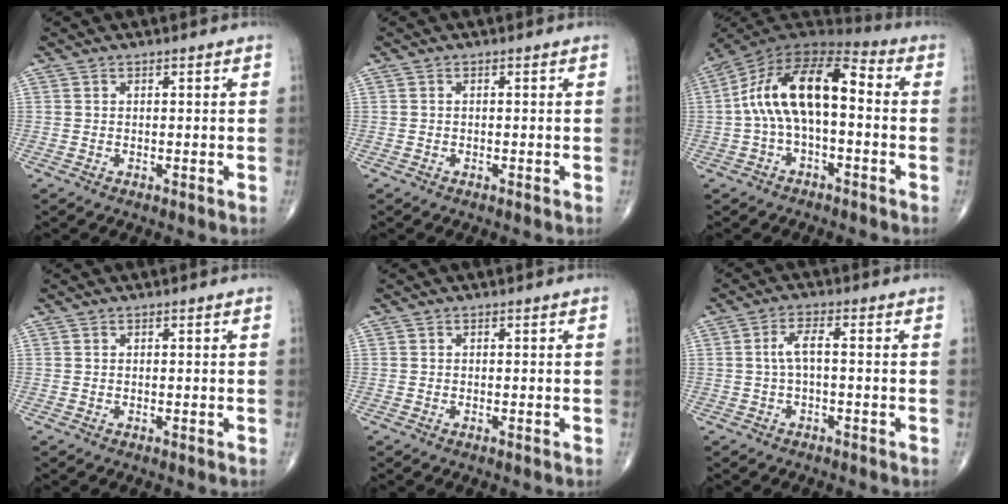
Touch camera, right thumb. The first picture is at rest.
{"total": 0.0}
{"total": 16.4, "force": [0.1, 7.9, 14.4], "torque": [-0.255, 0.054, -0.011]}
{"total": 0.0}
{"total": 0.0}
{"total": 3.6, "force": [-0.2, 1.0, 3.5], "torque": [-0.076, 0.016, -0.005]}